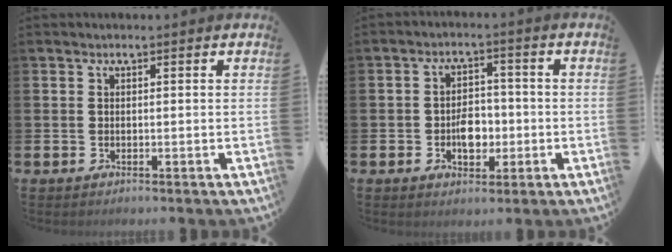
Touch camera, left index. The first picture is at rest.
{"total": 4.3, "force": [-1.1, 3.0, 2.9], "torque": [-0.048, 0.005, -0.024]}